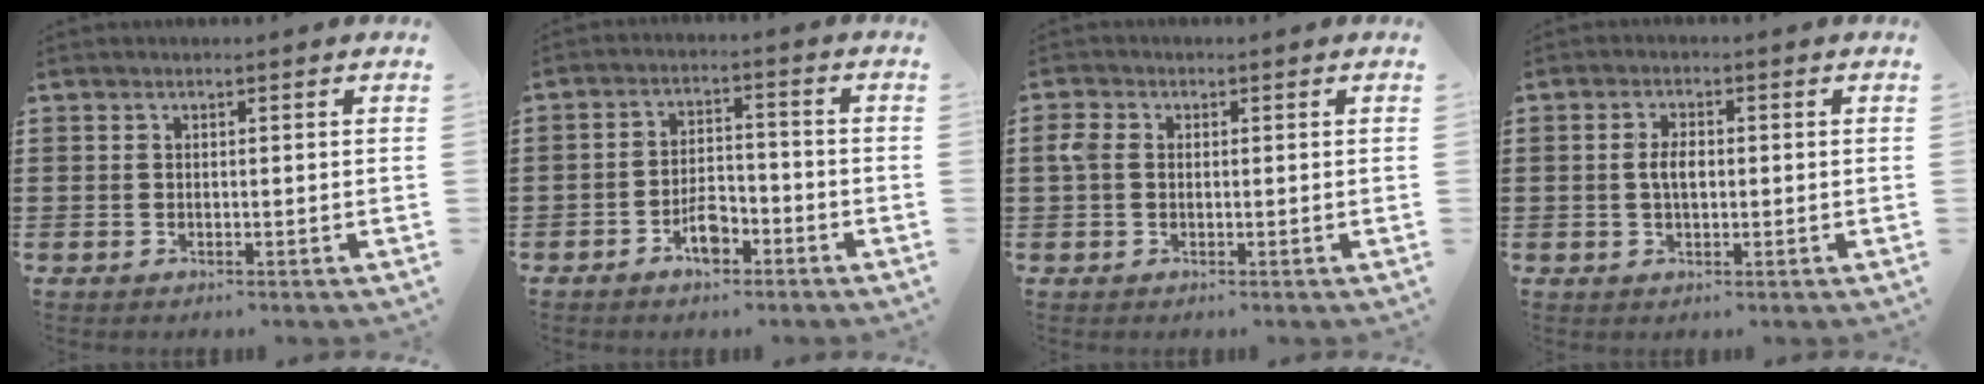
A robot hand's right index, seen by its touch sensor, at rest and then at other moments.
{"total": 4.9, "force": [-3.0, 2.1, 3.2], "torque": [-0.059, 0.005, -0.054]}
{"total": 2.5, "force": [0.2, 1.8, 1.8], "torque": [-0.054, 0.003, -0.002]}
{"total": 3.1, "force": [0.0, 1.4, 2.7], "torque": [-0.061, 0.001, -0.003]}